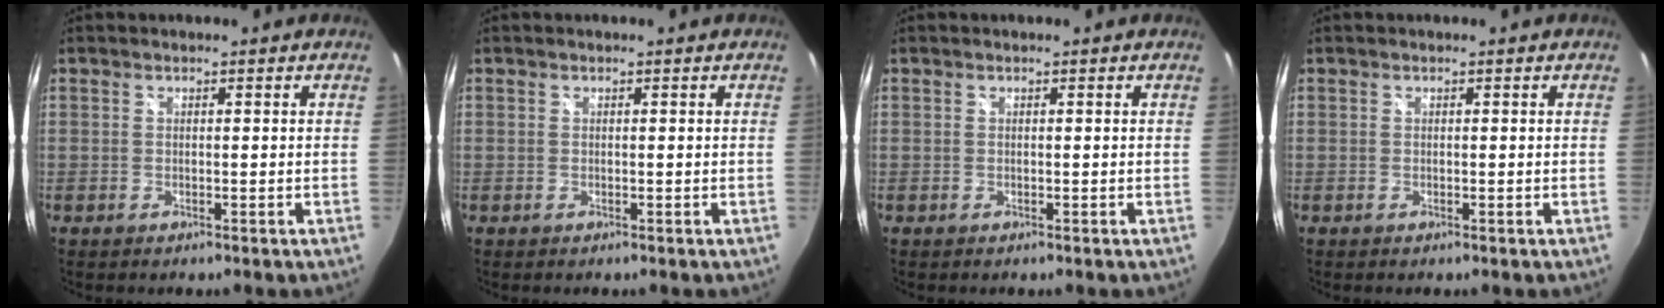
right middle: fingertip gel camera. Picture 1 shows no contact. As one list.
[{"total": 0.0}, {"total": 0.0}, {"total": 0.0}]